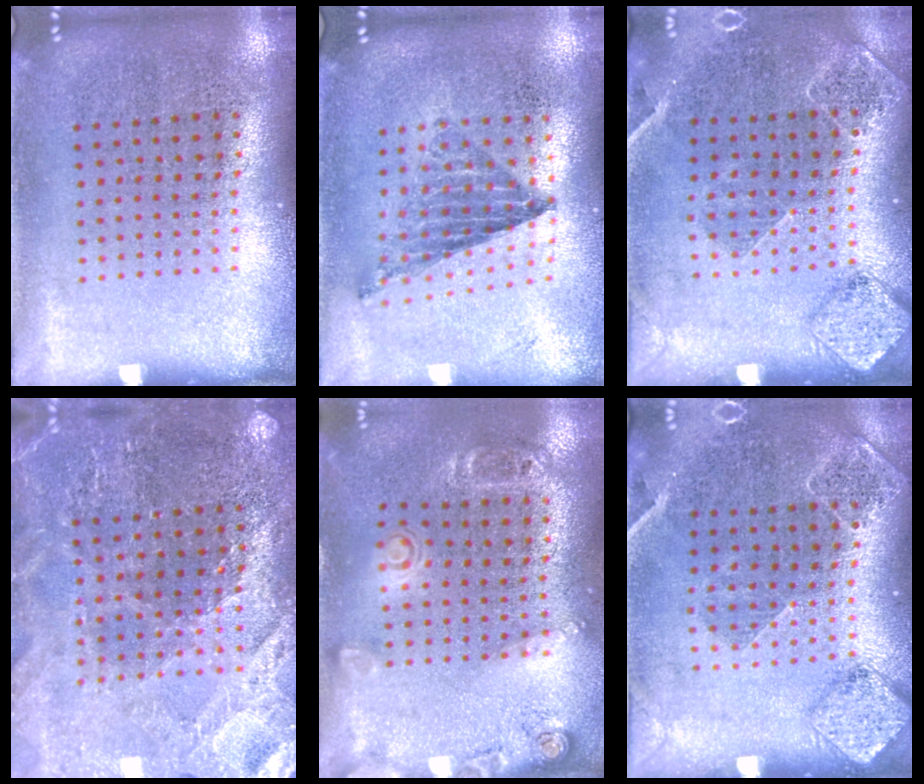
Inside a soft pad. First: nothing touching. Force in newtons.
{"total": 0.8, "press": 0.8, "slide": 0.2}
{"total": 1.6, "press": 1.6, "slide": 0.4}
{"total": 2.8, "press": 2.7, "slide": 0.3}
{"total": 1.8, "press": 1.2, "slide": 1.4}
{"total": 1.6, "press": 1.6, "slide": 0.3}